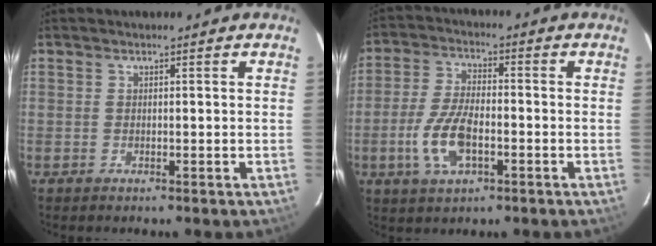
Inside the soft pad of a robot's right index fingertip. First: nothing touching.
{"total": 9.7, "force": [-3.2, 4.4, 8.0], "torque": [-0.174, -0.002, -0.058]}